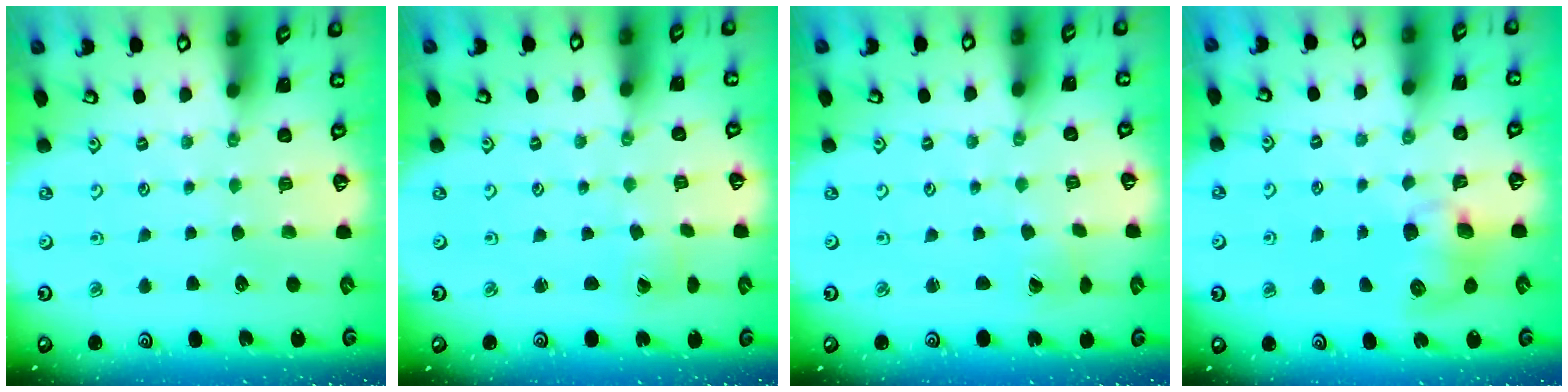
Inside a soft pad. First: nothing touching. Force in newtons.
{"total": 1.0, "press": 1.0, "slide": 0.0}
{"total": 0.7, "press": 0.7, "slide": 0.0}
{"total": 8.0, "press": 8.0, "slide": 1.0}